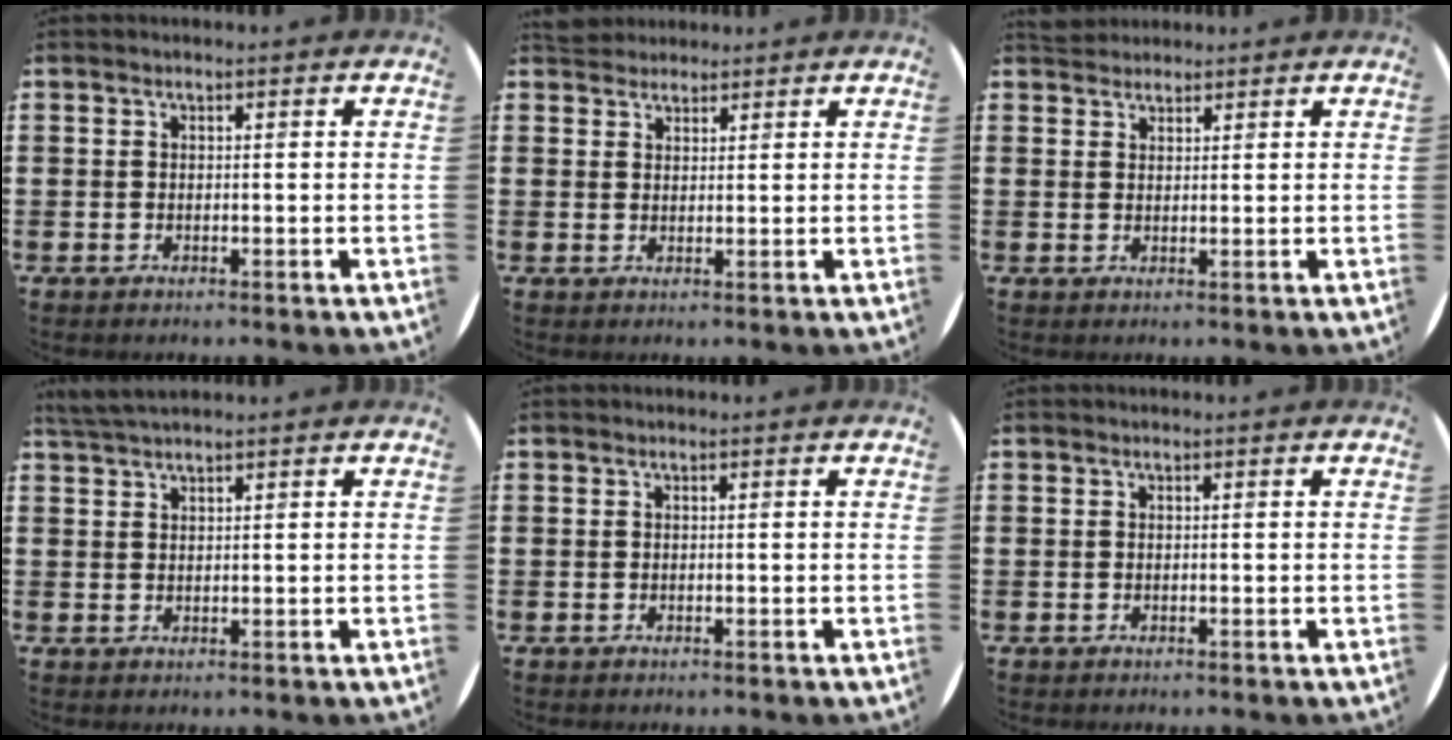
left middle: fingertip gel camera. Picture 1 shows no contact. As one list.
[{"total": 2.8, "force": [2.6, 0.8, 0.0], "torque": [0.003, -0.004, 0.050]}, {"total": 2.0, "force": [1.9, 0.6, 0.1], "torque": [0.003, 0.002, 0.036]}, {"total": 2.2, "force": [2.1, 0.1, 0.8], "torque": [-0.019, 0.003, 0.040]}, {"total": 0.0}, {"total": 0.0}]